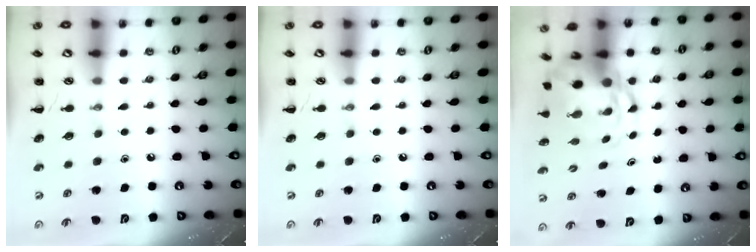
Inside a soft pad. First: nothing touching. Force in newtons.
{"total": 0.0}
{"total": 6.0, "press": 5.8, "slide": 1.6}